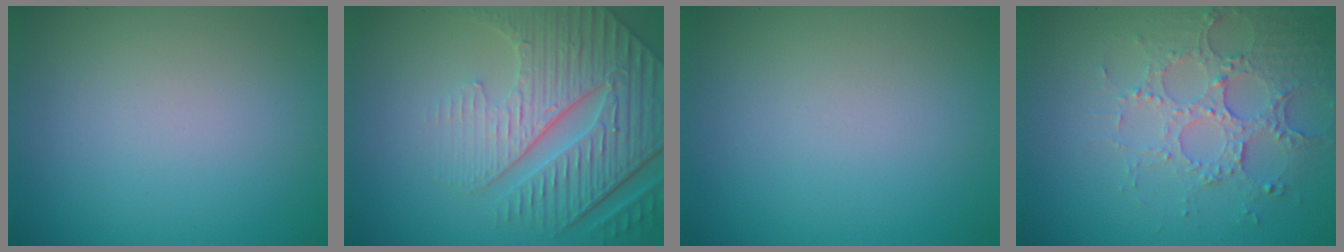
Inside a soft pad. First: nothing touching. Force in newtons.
{"total": 8.0, "press": 5.8, "slide": 5.5}
{"total": 0.0}
{"total": 4.2, "press": 3.9, "slide": 1.6}